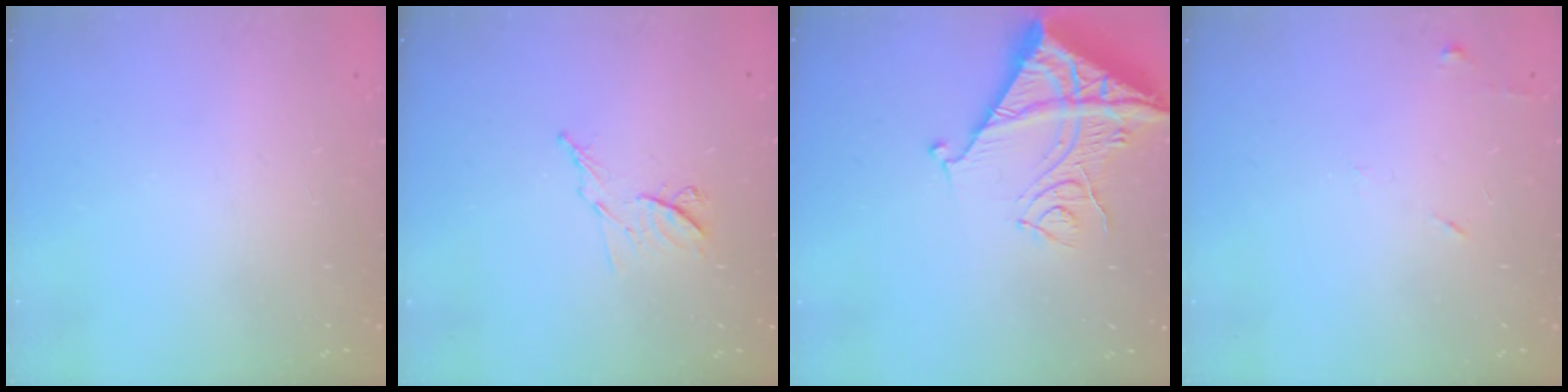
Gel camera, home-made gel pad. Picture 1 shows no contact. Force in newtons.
{"total": 7.6, "press": 7.5, "slide": 1.1}
{"total": 16.7, "press": 16.6, "slide": 1.8}
{"total": 6.3, "press": 6.2, "slide": 0.7}